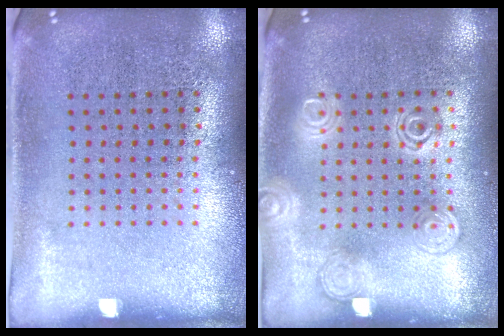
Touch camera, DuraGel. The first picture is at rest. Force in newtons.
{"total": 1.3, "press": 1.2, "slide": 0.3}